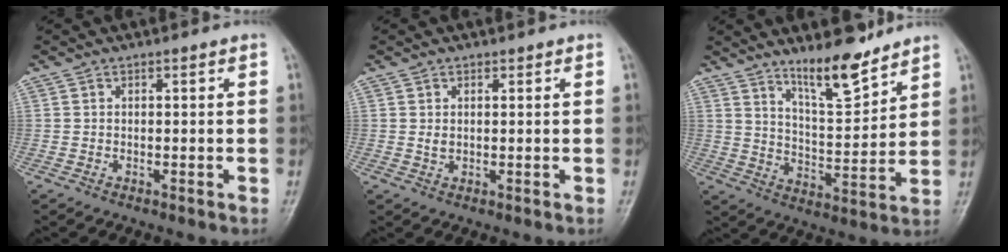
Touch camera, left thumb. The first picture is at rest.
{"total": 1.3, "force": [0.5, 1.0, 0.7], "torque": [-0.008, -0.004, 0.010]}
{"total": 10.5, "force": [8.3, 2.5, 5.9], "torque": [-0.083, -0.074, 0.149]}